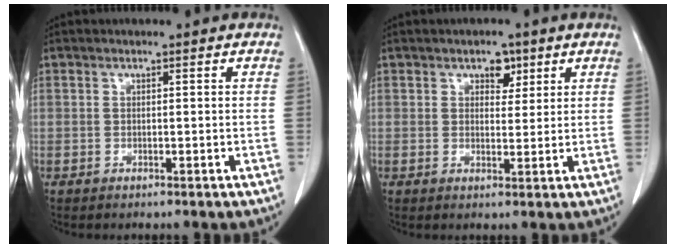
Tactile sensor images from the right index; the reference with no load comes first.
{"total": 3.4, "force": [1.9, 2.3, 1.7], "torque": [-0.013, 0.003, 0.028]}